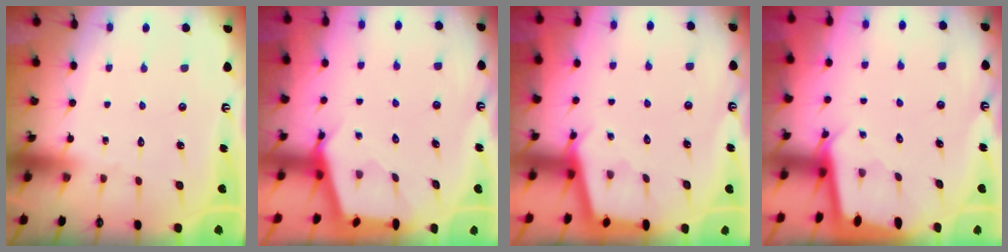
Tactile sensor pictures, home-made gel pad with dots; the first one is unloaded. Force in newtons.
{"total": 2.7, "press": 2.7, "slide": 0.3}
{"total": 2.8, "press": 2.8, "slide": 0.3}
{"total": 1.9, "press": 1.9, "slide": 0.1}